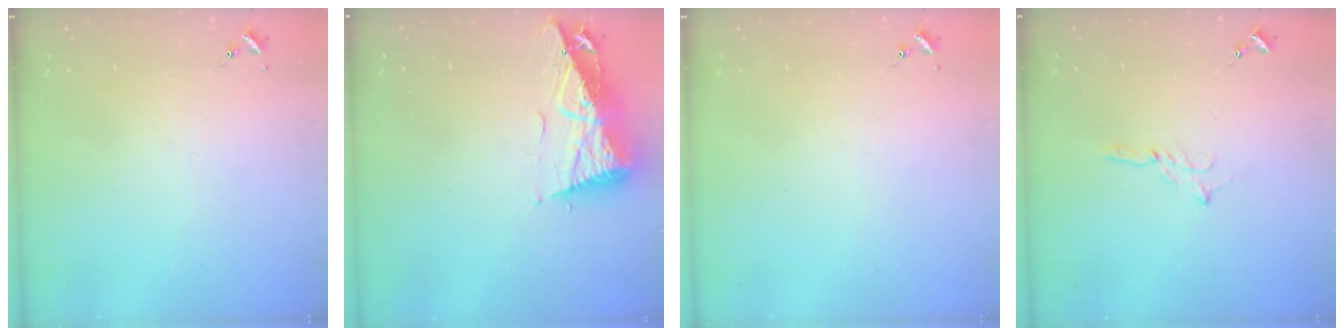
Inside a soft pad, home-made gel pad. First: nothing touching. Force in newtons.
{"total": 11.0, "press": 10.9, "slide": 1.3}
{"total": 0.0}
{"total": 2.0, "press": 2.0, "slide": 0.2}